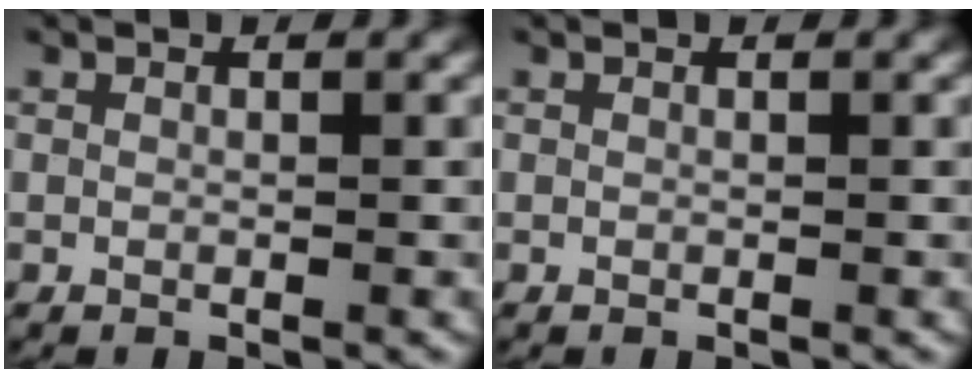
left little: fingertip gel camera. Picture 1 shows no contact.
{"total": 0.0}